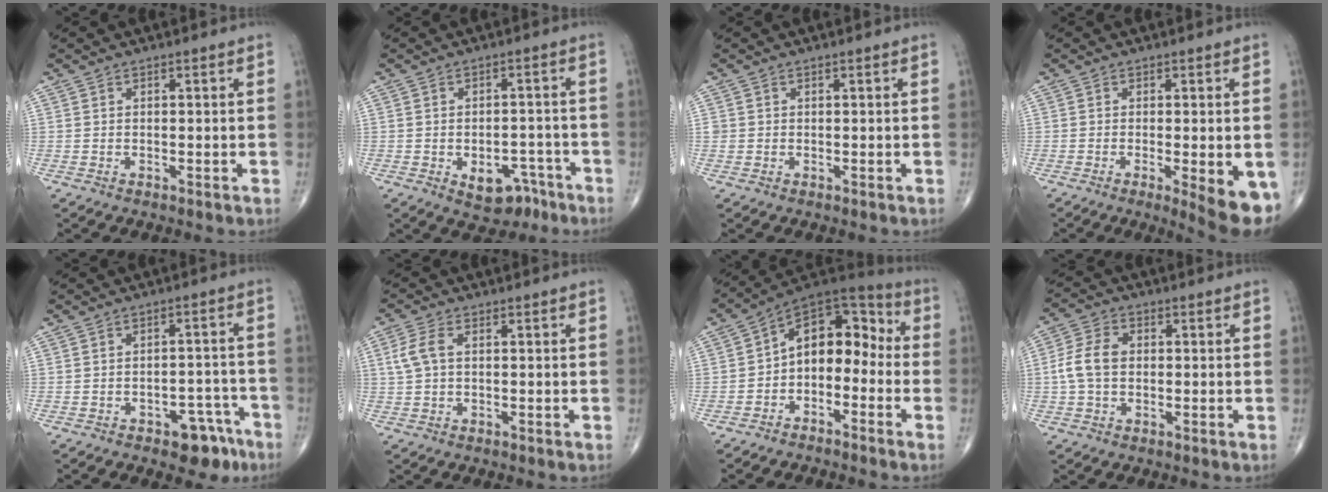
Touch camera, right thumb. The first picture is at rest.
{"total": 7.4, "force": [-3.9, 4.7, 4.1], "torque": [-0.031, 0.033, -0.048]}
{"total": 0.9, "force": [0.0, 0.9, 0.1], "torque": [0.004, 0.003, 0.000]}
{"total": 8.8, "force": [-3.0, 2.2, 8.0], "torque": [-0.100, -0.019, -0.041]}
{"total": 7.4, "force": [-4.7, 3.8, 4.2], "torque": [-0.025, 0.042, -0.059]}
{"total": 4.3, "force": [0.6, 2.5, 3.5], "torque": [-0.086, 0.010, 0.010]}
{"total": 12.4, "force": [-2.4, 8.2, 8.9], "torque": [-0.094, 0.067, -0.056]}
{"total": 6.7, "force": [-0.1, 4.7, 4.8], "torque": [-0.102, 0.019, -0.008]}